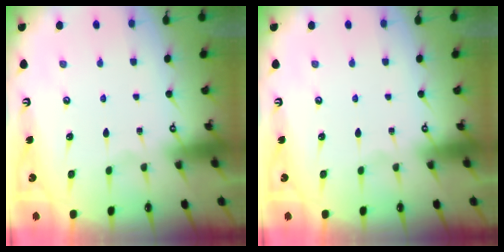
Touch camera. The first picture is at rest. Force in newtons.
{"total": 0.0}